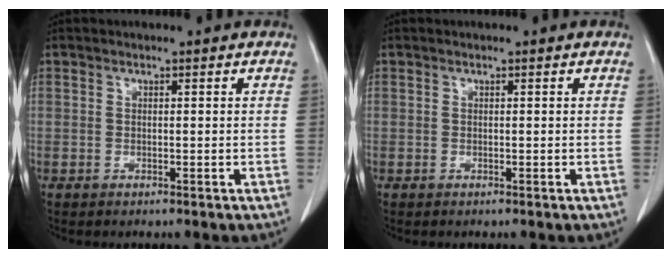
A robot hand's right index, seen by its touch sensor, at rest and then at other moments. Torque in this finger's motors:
{"motor_torque": [0.00, 0.00, 0.00, 0.00]}